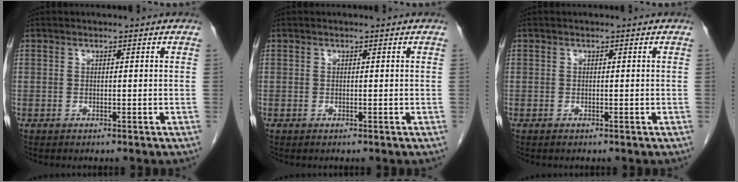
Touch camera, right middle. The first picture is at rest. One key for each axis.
{"total": 0.0}
{"total": 0.0}